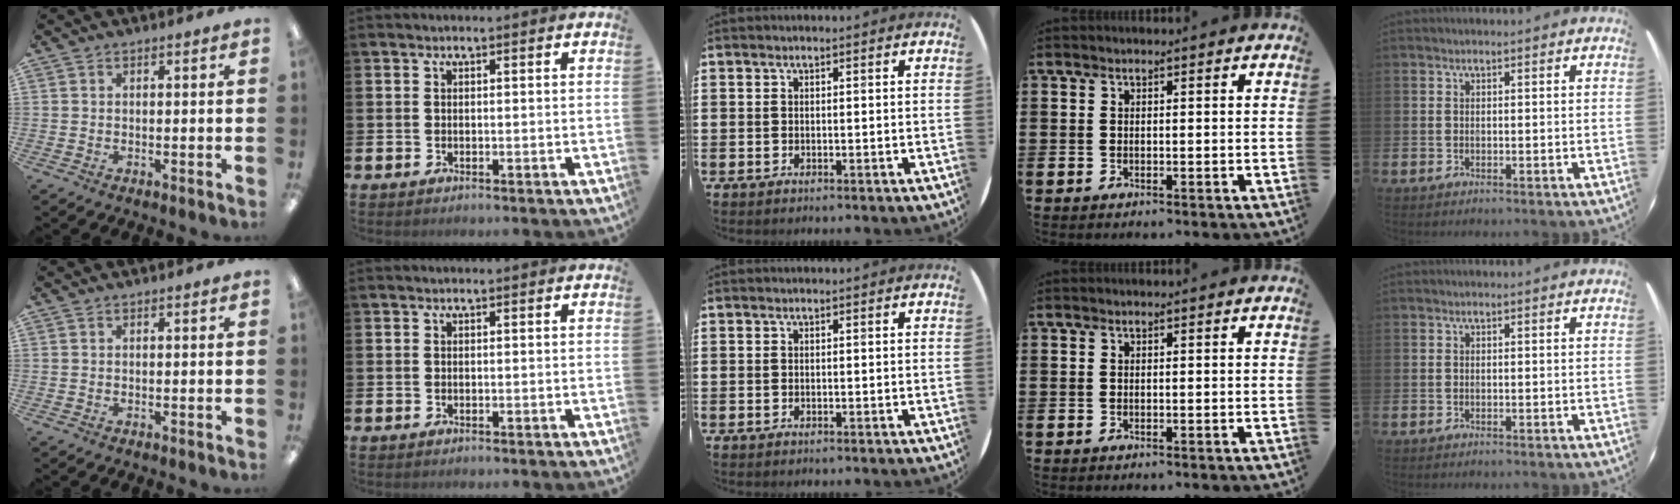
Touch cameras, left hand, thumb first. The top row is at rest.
{}